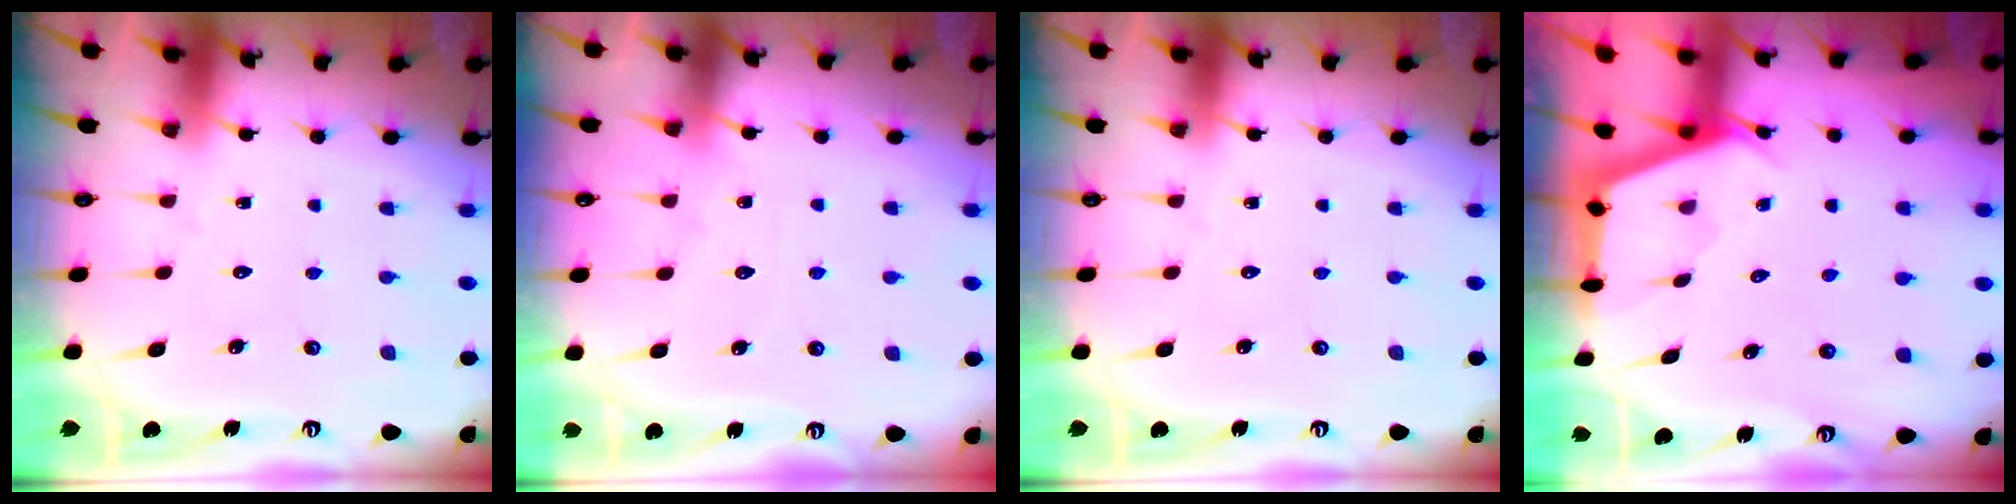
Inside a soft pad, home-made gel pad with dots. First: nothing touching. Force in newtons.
{"total": 6.8, "press": 6.8, "slide": 0.6}
{"total": 0.0}
{"total": 2.6, "press": 2.6, "slide": 0.3}